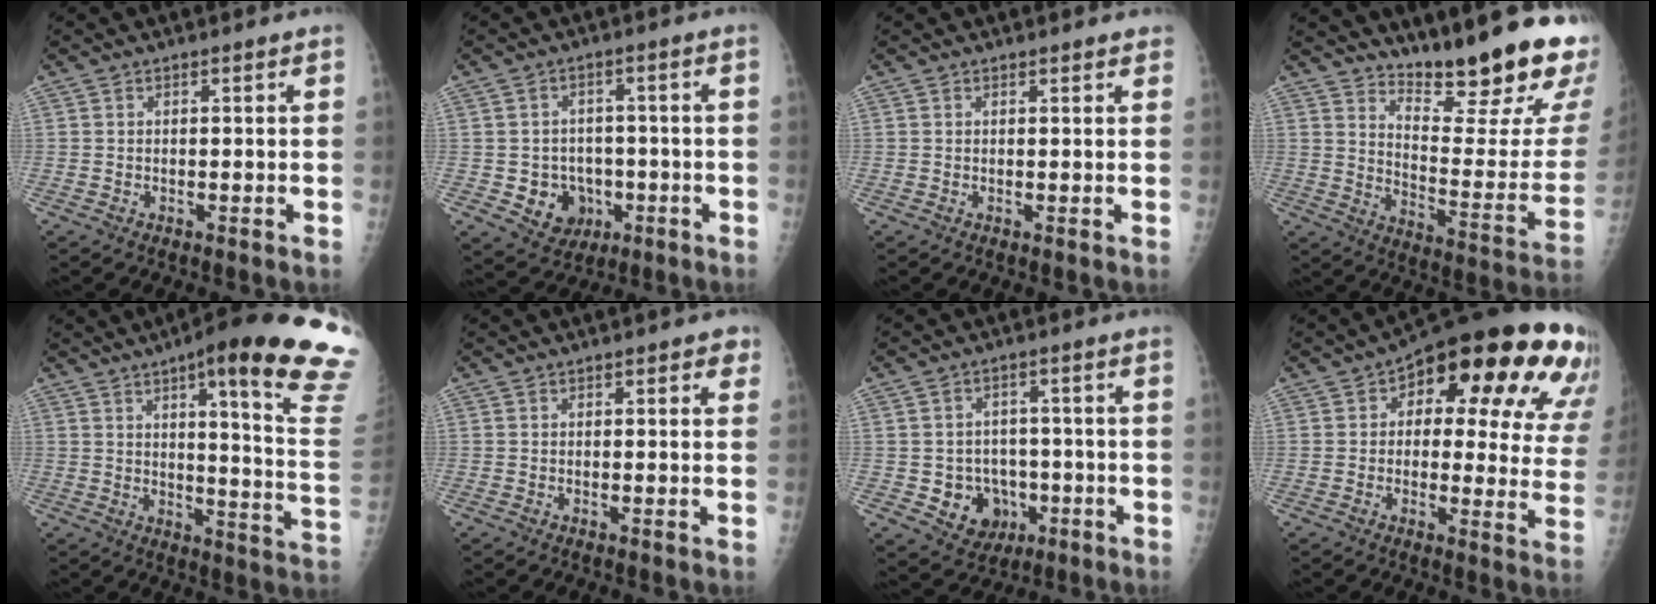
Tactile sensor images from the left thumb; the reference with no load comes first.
{"total": 7.8, "force": [-2.1, 6.9, 3.1], "torque": [-0.015, 0.014, -0.021]}
{"total": 1.5, "force": [1.3, 0.5, 0.7], "torque": [-0.002, 0.001, 0.013]}
{"total": 23.9, "force": [17.5, 5.0, 15.5], "torque": [-0.195, -0.137, 0.245]}
{"total": 26.3, "force": [16.7, 3.7, 19.9], "torque": [-0.209, -0.079, 0.208]}
{"total": 2.8, "force": [1.2, 1.4, 2.1], "torque": [-0.011, 0.001, 0.009]}
{"total": 8.6, "force": [-2.3, 7.5, 3.5], "torque": [-0.020, 0.016, -0.024]}
{"total": 25.1, "force": [11.3, 11.0, 19.6], "torque": [-0.208, 0.005, 0.137]}